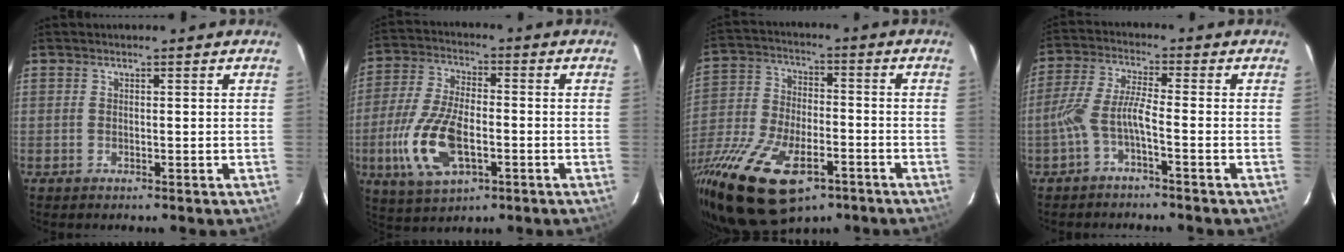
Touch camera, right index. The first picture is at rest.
{"total": 14.5, "force": [-4.2, 6.9, 12.1], "torque": [-0.264, -0.006, -0.074]}
{"total": 28.3, "force": [-15.5, 14.0, 19.1], "torque": [-0.420, -0.058, -0.259]}
{"total": 5.7, "force": [-2.7, 0.5, 5.0], "torque": [-0.119, 0.009, -0.052]}